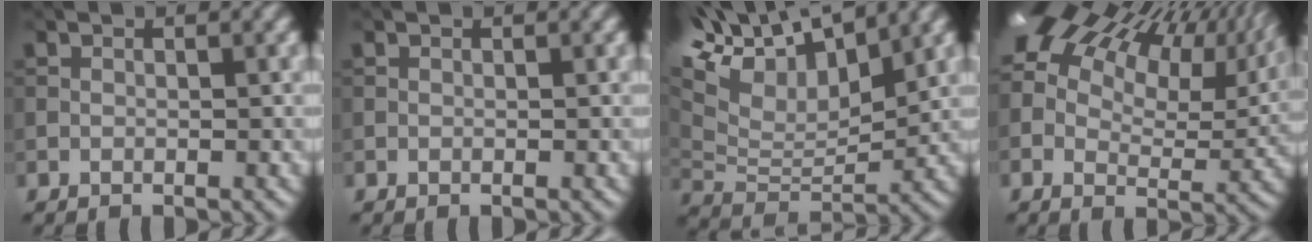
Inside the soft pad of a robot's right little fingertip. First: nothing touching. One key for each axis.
{"total": 0.0}
{"total": 12.2, "fx": 8.2, "fy": 5.1, "fz": 7.5, "tx": -0.165, "ty": 0.032, "tz": 0.141}
{"total": 18.1, "fx": 9.0, "fy": 9.6, "fz": 12.4, "tx": -0.208, "ty": 0.045, "tz": 0.140}